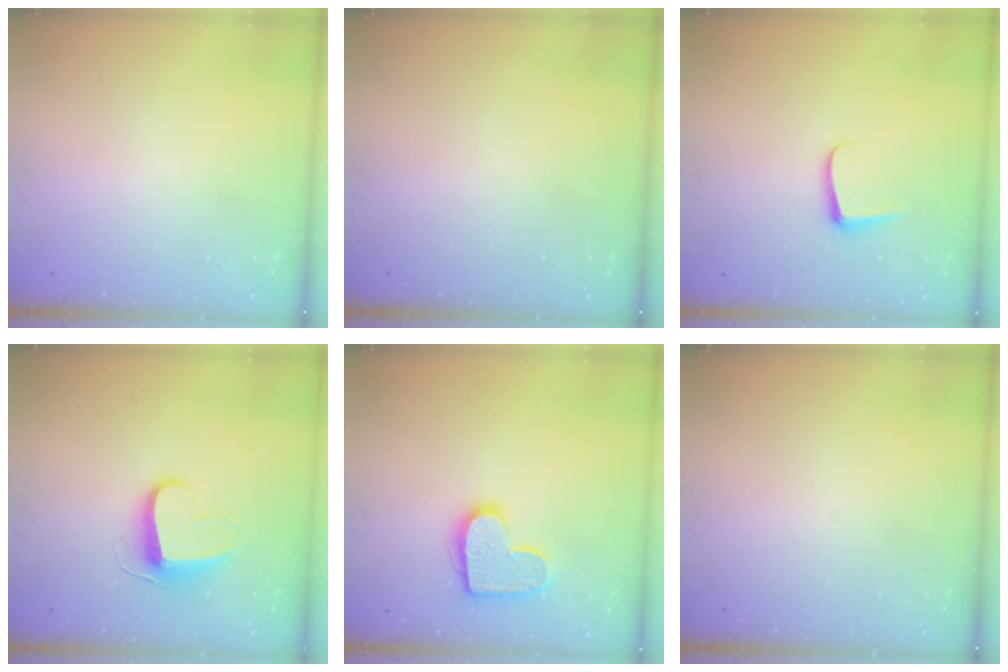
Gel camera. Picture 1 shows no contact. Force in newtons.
{"total": 0.0}
{"total": 6.0, "press": 6.0, "slide": 0.8}
{"total": 9.5, "press": 9.5, "slide": 0.2}
{"total": 13.2, "press": 13.2, "slide": 0.7}
{"total": 0.0}